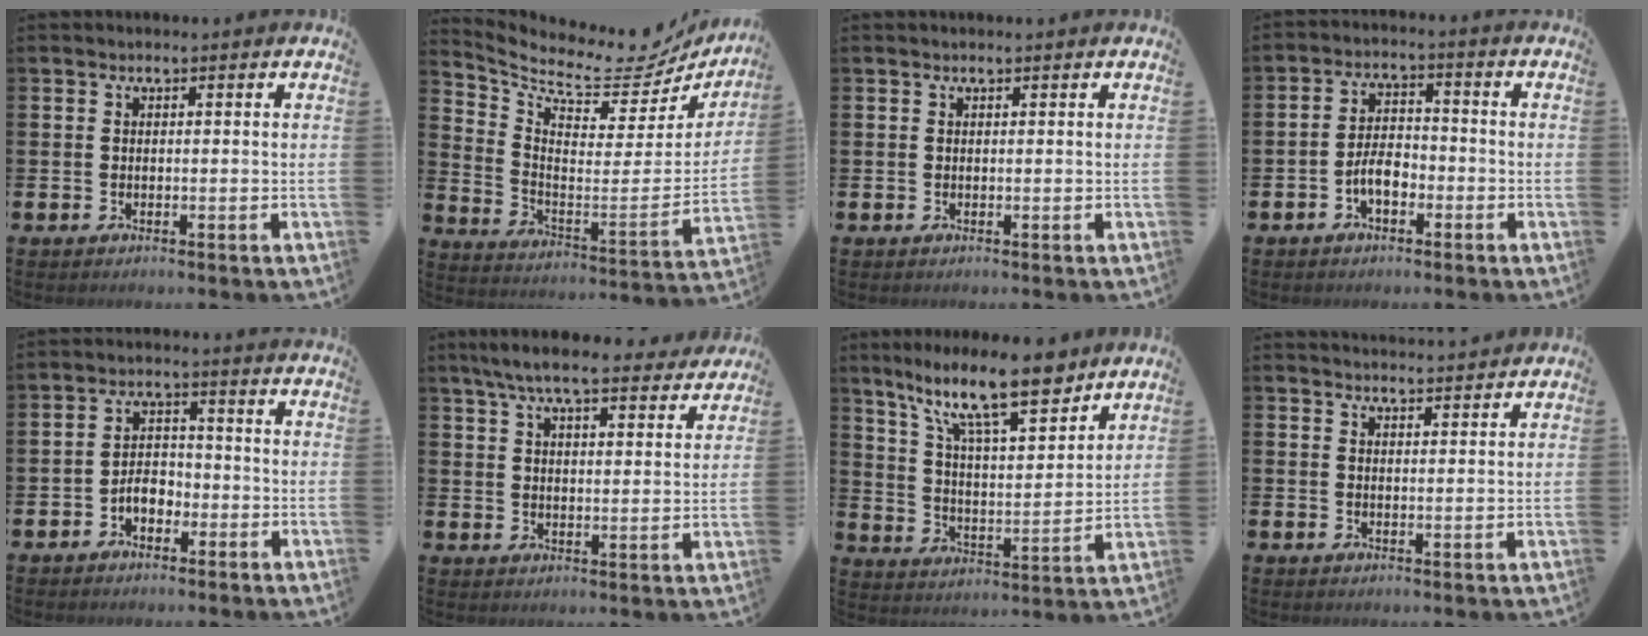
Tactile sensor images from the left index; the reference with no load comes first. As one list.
[{"total": 7.3, "force": [6.1, 2.9, 2.7], "torque": [-0.074, -0.065, 0.097]}, {"total": 0.0}, {"total": 4.0, "force": [-1.9, 2.1, 2.8], "torque": [-0.045, 0.007, -0.038]}, {"total": 3.4, "force": [-1.9, 2.2, 1.8], "torque": [-0.032, 0.008, -0.042]}, {"total": 7.8, "force": [7.2, 1.2, 2.8], "torque": [-0.067, -0.036, 0.126]}, {"total": 13.5, "force": [10.5, 3.0, 8.0], "torque": [-0.162, -0.050, 0.180]}, {"total": 2.9, "force": [2.9, 0.0, -0.1], "torque": [0.008, -0.021, 0.050]}]